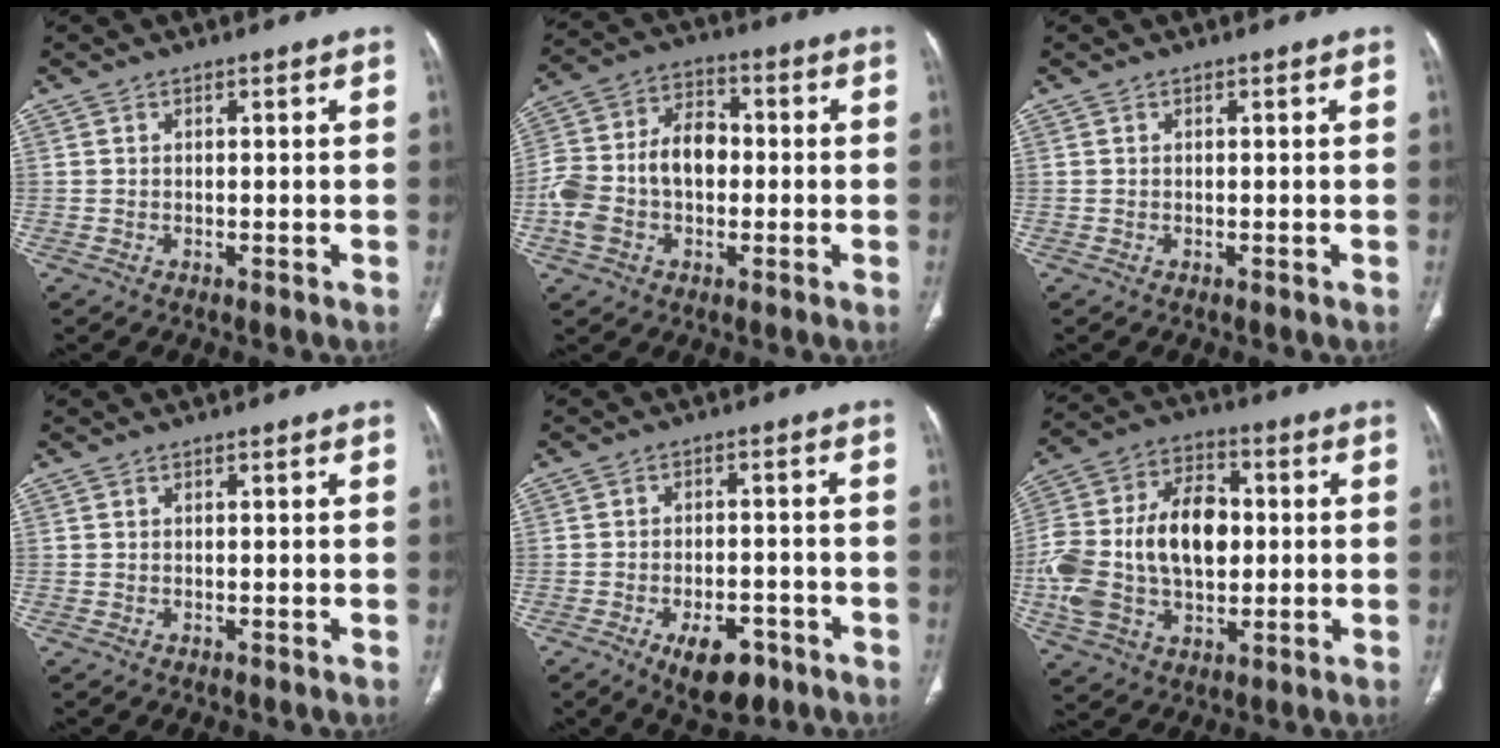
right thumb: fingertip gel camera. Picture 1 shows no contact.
{"total": 14.1, "force": [-1.5, 9.5, 10.2], "torque": [-0.199, 0.042, -0.033]}
{"total": 0.0}
{"total": 0.0}
{"total": 9.0, "force": [-4.9, 4.6, 5.9], "torque": [-0.075, 0.018, -0.067]}
{"total": 21.6, "force": [-0.2, 13.9, 16.5], "torque": [-0.330, 0.021, 0.002]}